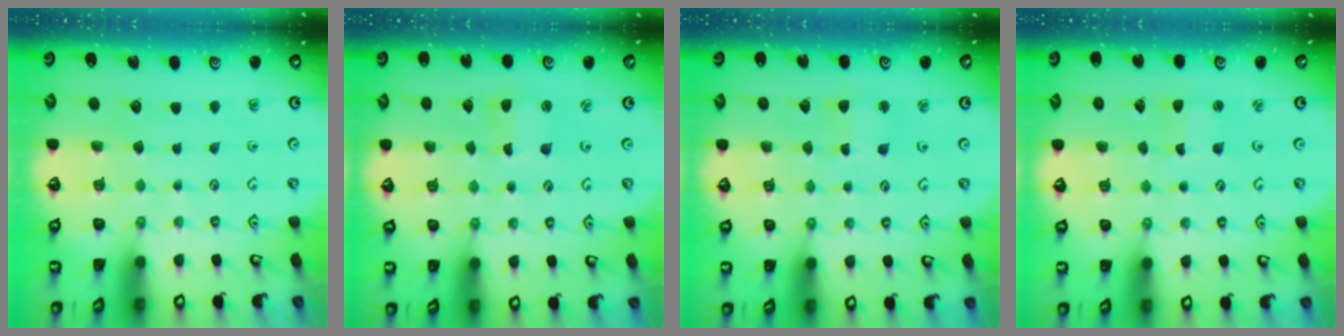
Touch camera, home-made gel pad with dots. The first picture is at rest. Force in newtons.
{"total": 1.6, "press": 1.6, "slide": 0.4}
{"total": 3.1, "press": 3.1, "slide": 0.3}
{"total": 1.9, "press": 1.9, "slide": 0.3}